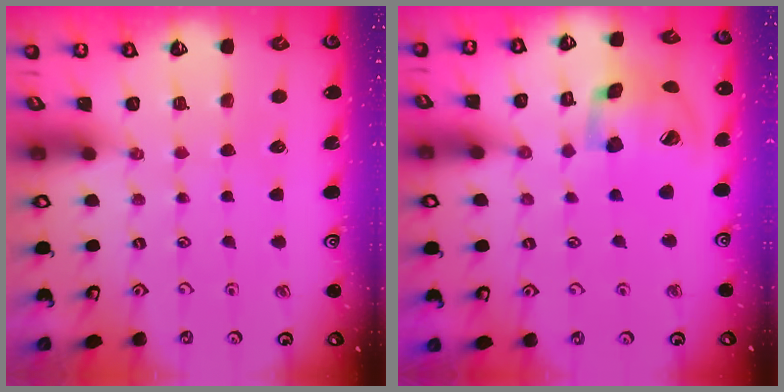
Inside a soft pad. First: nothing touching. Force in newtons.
{"total": 21.5, "press": 21.2, "slide": 3.3}